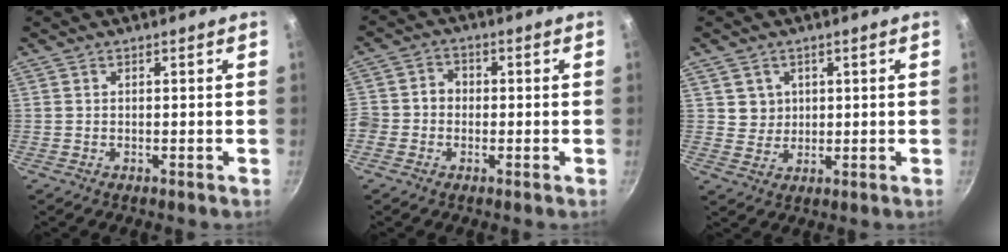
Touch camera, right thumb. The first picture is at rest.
{"total": 5.1, "force": [-1.2, 4.5, 1.9], "torque": [-0.016, 0.021, -0.036]}
{"total": 3.7, "force": [1.3, 3.5, 0.6], "torque": [0.013, 0.004, 0.027]}